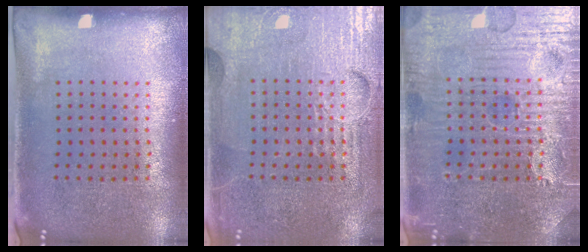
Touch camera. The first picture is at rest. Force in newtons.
{"total": 6.0, "press": 6.0, "slide": 0.7}
{"total": 4.6, "press": 4.6, "slide": 0.4}